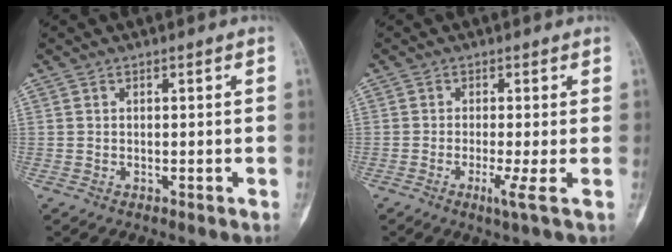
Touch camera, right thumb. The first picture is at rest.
{"total": 2.9, "force": [-1.0, -0.5, 2.7], "torque": [-0.063, -0.011, -0.023]}